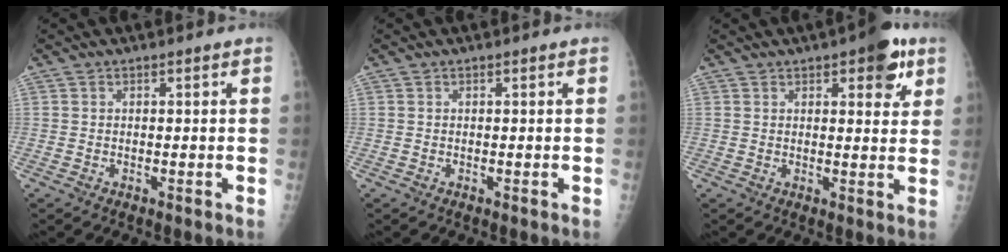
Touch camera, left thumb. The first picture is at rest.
{"total": 0.0}
{"total": 7.5, "force": [3.8, 3.0, 5.7], "torque": [-0.049, -0.012, 0.042]}